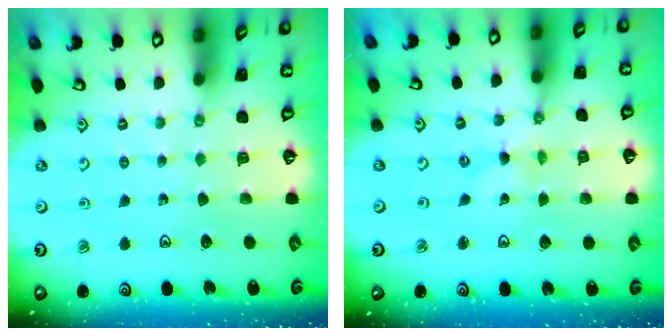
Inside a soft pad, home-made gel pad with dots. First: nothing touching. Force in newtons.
{"total": 0.0}